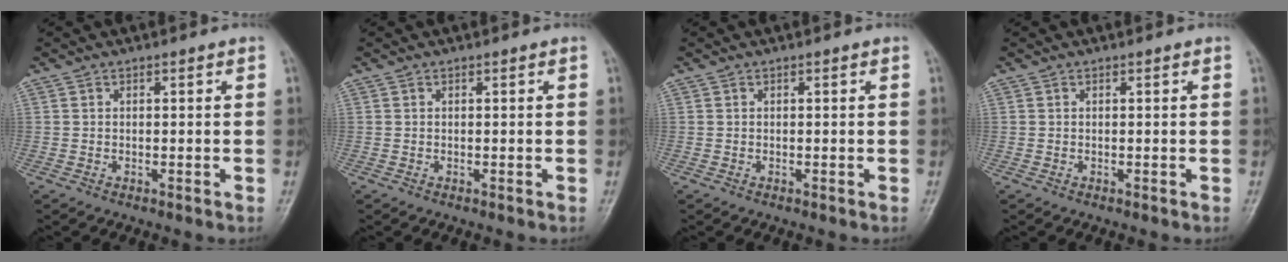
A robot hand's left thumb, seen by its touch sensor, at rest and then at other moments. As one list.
[{"total": 0.0}, {"total": 0.0}, {"total": 0.0}]